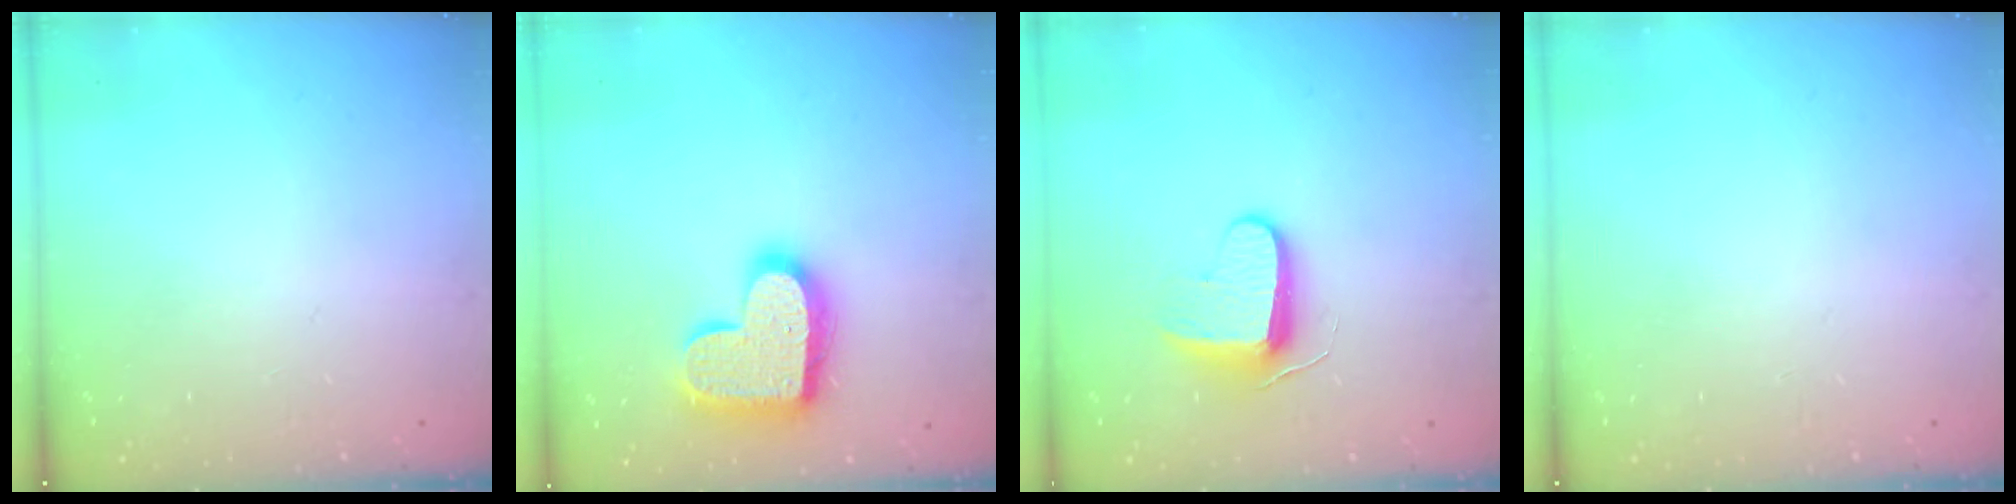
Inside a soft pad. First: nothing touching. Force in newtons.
{"total": 18.1, "press": 18.1, "slide": 1.1}
{"total": 8.7, "press": 8.7, "slide": 0.7}
{"total": 0.0}